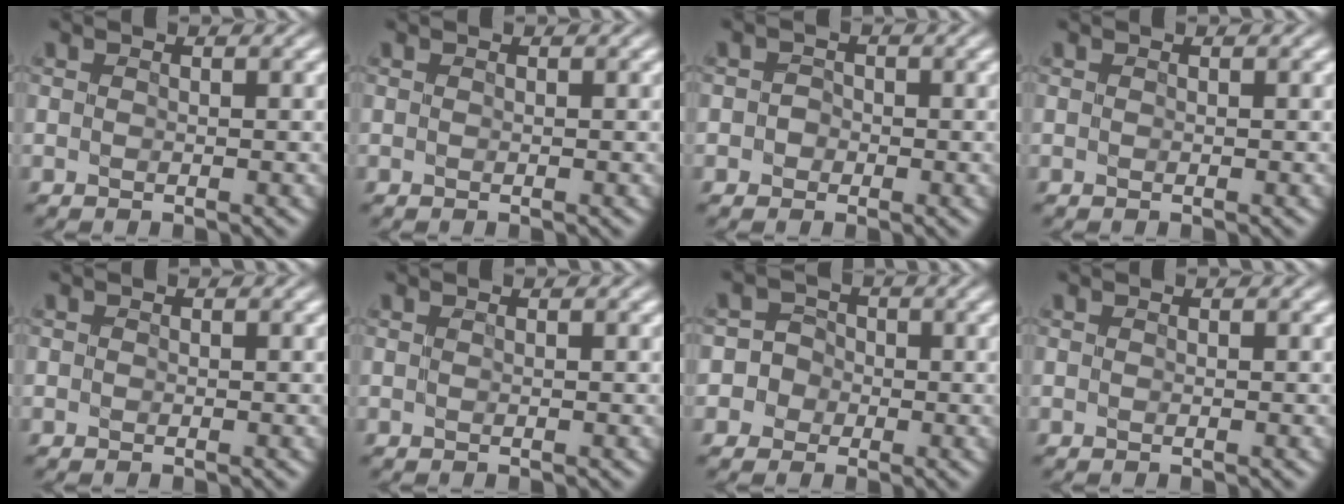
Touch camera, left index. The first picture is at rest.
{"total": 0.0}
{"total": 1.5, "force": [-0.4, 1.4, 0.1], "torque": [0.022, 0.008, -0.017]}
{"total": 0.0}
{"total": 0.0}
{"total": 0.0}
{"total": 5.2, "force": [-1.8, 4.8, 0.4], "torque": [0.007, 0.016, -0.058]}
{"total": 0.0}